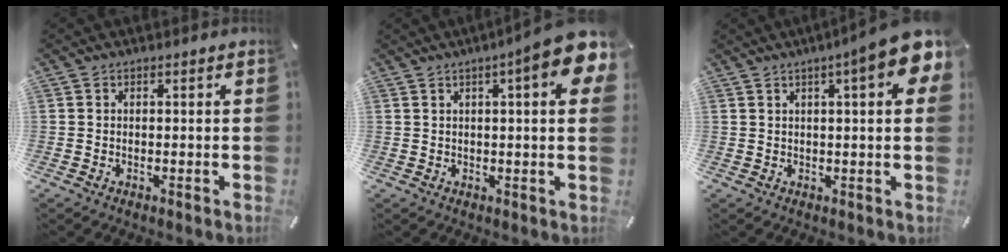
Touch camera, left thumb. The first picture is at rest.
{"total": 10.9, "force": [4.7, 1.8, 9.6], "torque": [-0.135, -0.026, 0.073]}
{"total": 10.5, "force": [4.9, 1.7, 9.1], "torque": [-0.135, -0.023, 0.078]}